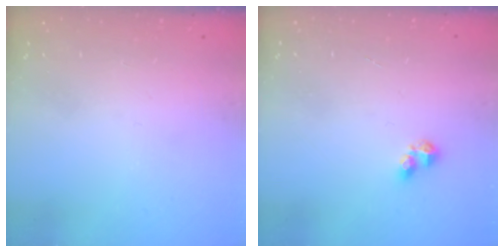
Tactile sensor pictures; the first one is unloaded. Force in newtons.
{"total": 3.3, "press": 3.3, "slide": 0.4}